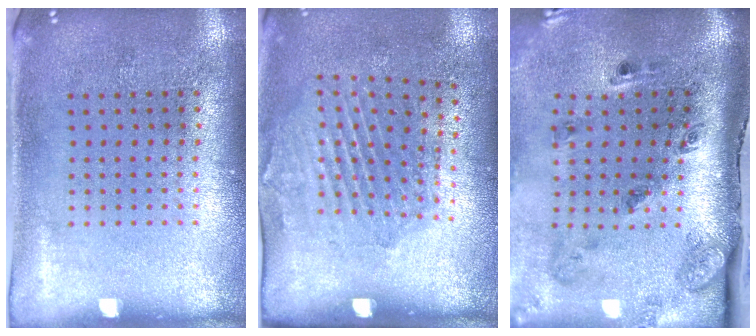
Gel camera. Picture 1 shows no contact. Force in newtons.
{"total": 1.9, "press": 1.2, "slide": 1.6}
{"total": 3.2, "press": 2.0, "slide": 2.5}